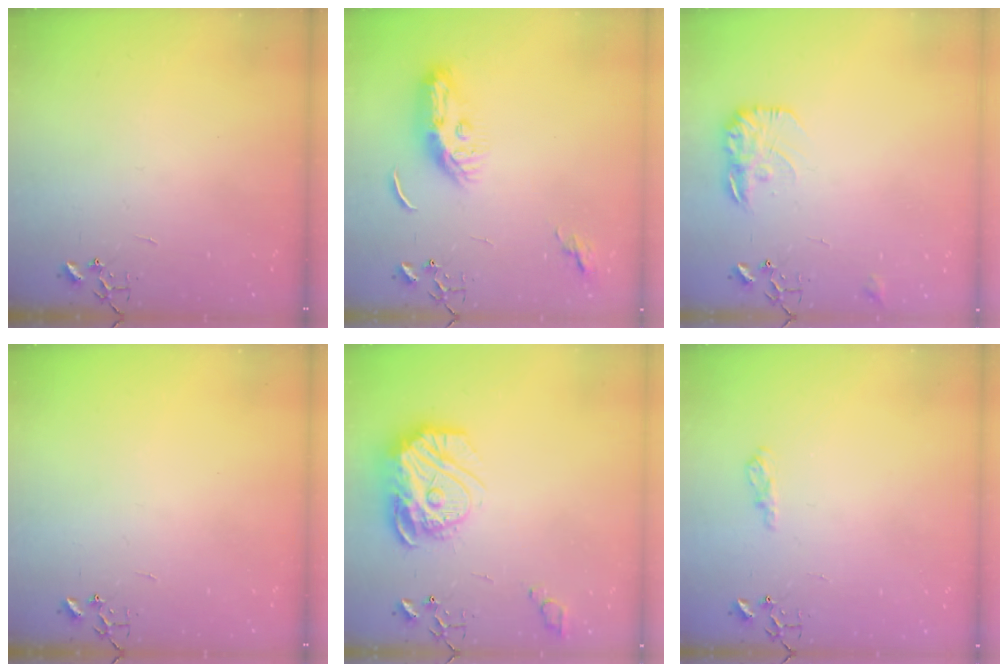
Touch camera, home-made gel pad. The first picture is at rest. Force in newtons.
{"total": 9.3, "press": 9.2, "slide": 1.2}
{"total": 11.7, "press": 11.7, "slide": 0.4}
{"total": 0.0}
{"total": 20.9, "press": 20.8, "slide": 2.0}
{"total": 9.8, "press": 9.7, "slide": 1.0}